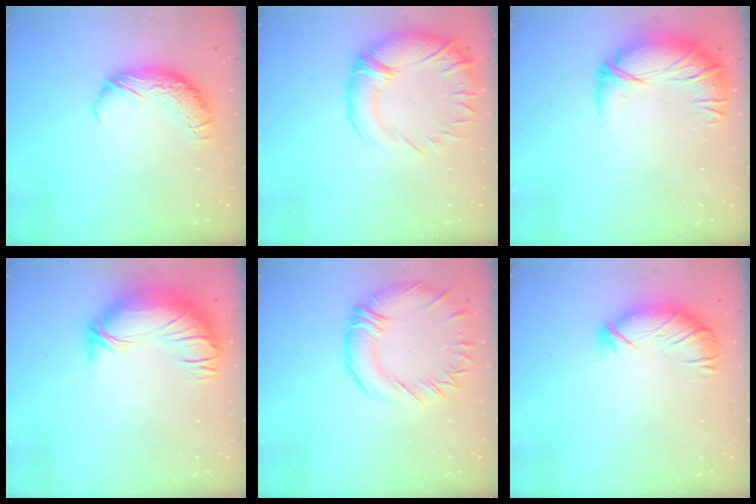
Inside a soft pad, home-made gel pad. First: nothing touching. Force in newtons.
{"total": 4.6, "press": 3.2, "slide": 3.4}
{"total": 2.8, "press": 1.2, "slide": 2.6}
{"total": 3.6, "press": 2.0, "slide": 3.1}
{"total": 4.5, "press": 4.2, "slide": 1.6}
{"total": 3.0, "press": 2.6, "slide": 1.5}